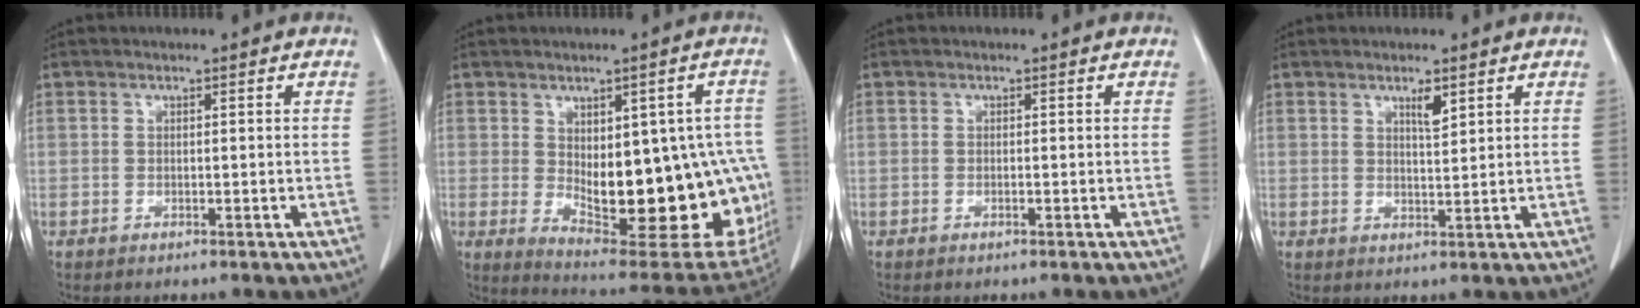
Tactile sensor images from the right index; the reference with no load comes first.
{"total": 21.9, "force": [-2.1, 8.9, 19.9], "torque": [-0.201, 0.005, 0.008]}
{"total": 0.0}
{"total": 2.5, "force": [1.5, 0.4, 1.9], "torque": [-0.035, -0.003, 0.028]}